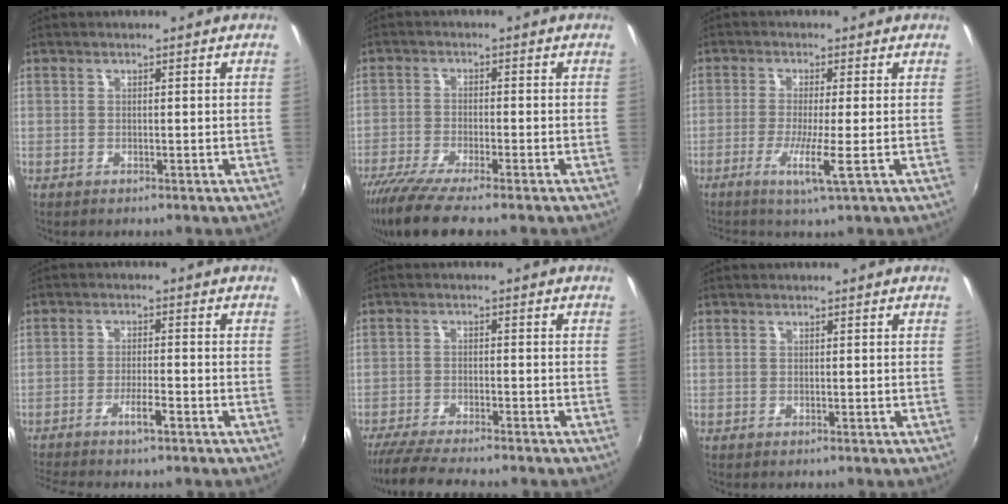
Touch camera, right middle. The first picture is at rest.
{"total": 9.8, "force": [-7.8, 0.6, 5.9], "torque": [-0.132, -0.035, -0.138]}
{"total": 4.9, "force": [-1.8, -1.2, 4.4], "torque": [-0.101, -0.012, -0.040]}
{"total": 5.2, "force": [-3.8, 0.0, 3.5], "torque": [-0.080, 0.001, -0.072]}
{"total": 10.4, "force": [-9.2, 0.9, 4.8], "torque": [-0.116, -0.029, -0.151]}
{"total": 0.0}